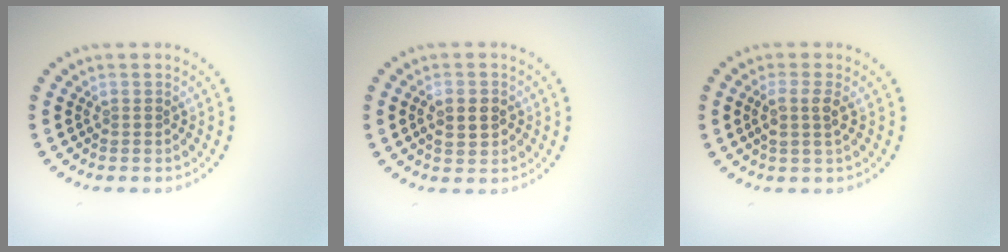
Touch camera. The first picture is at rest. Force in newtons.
{"total": 2.8, "press": 2.8, "slide": 0.1}
{"total": 2.0, "press": 1.8, "slide": 1.0}